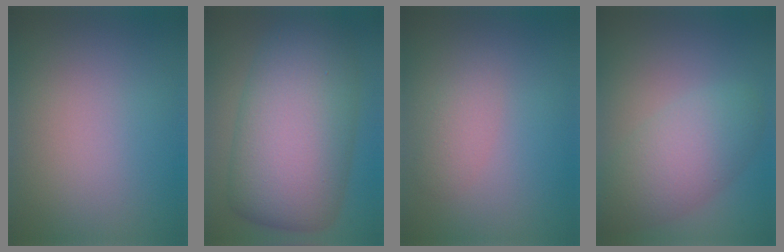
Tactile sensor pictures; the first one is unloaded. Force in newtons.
{"total": 13.0, "press": 13.0, "slide": 0.2}
{"total": 1.7, "press": 1.7, "slide": 0.0}
{"total": 5.2, "press": 5.2, "slide": 0.2}